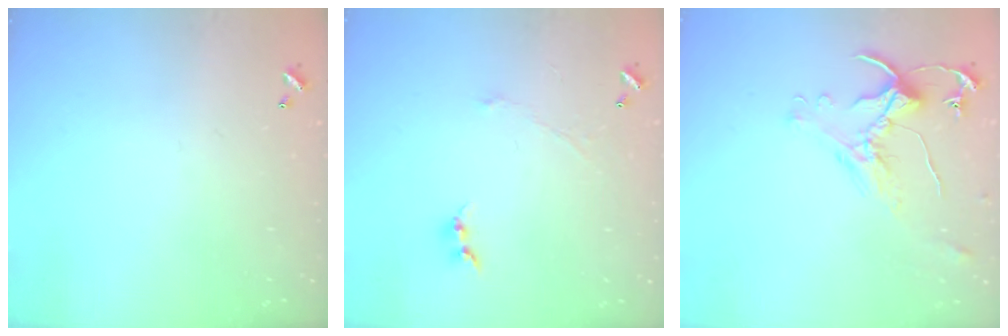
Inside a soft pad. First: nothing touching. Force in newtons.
{"total": 0.0}
{"total": 0.8, "press": 0.7, "slide": 0.3}